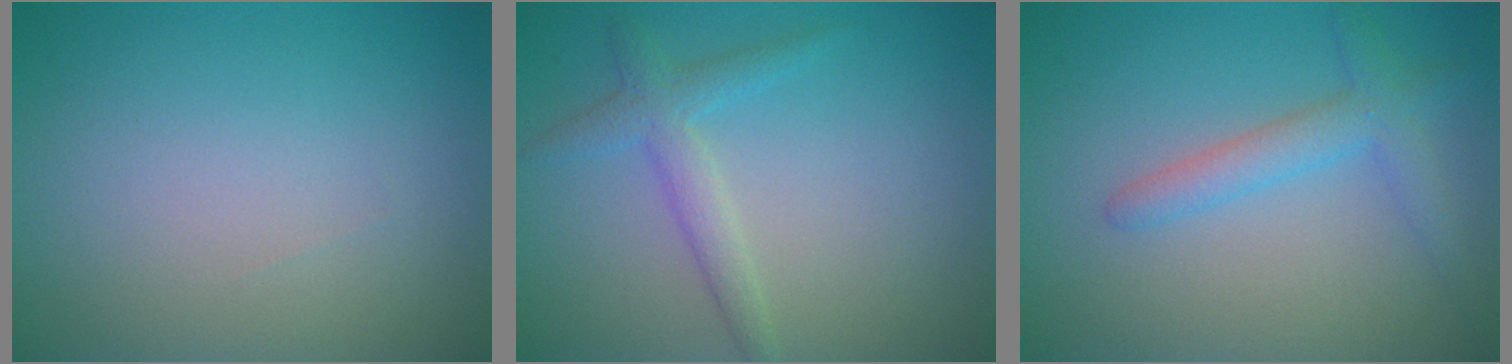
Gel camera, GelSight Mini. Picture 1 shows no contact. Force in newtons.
{"total": 2.4, "press": 2.4, "slide": 0.1}
{"total": 2.8, "press": 2.8, "slide": 0.3}